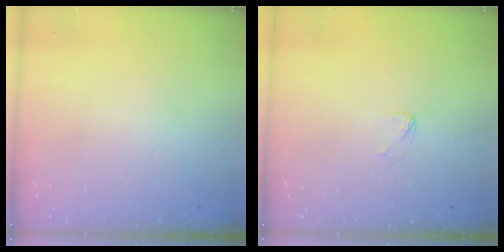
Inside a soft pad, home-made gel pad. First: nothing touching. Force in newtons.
{"total": 2.4, "press": 2.4, "slide": 0.2}